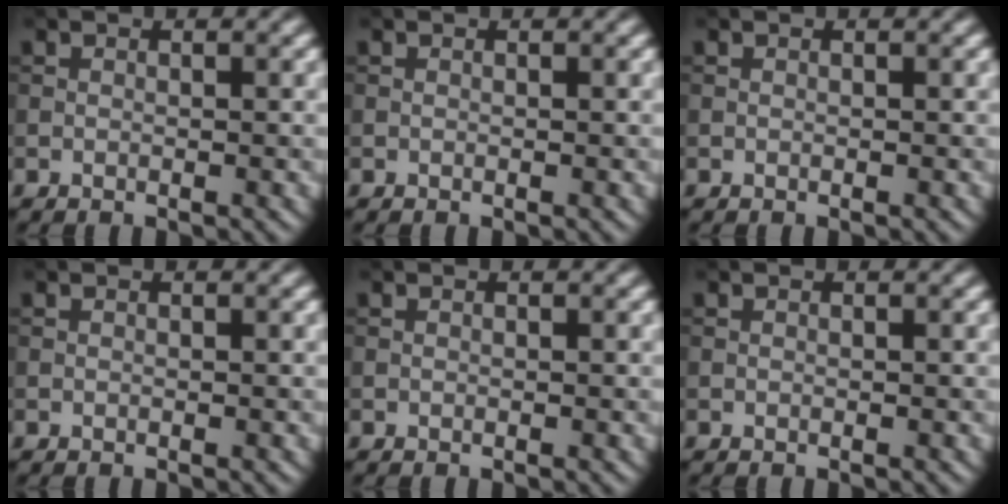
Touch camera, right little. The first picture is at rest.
{"total": 0.0}
{"total": 0.0}
{"total": 0.0}
{"total": 0.0}
{"total": 0.0}